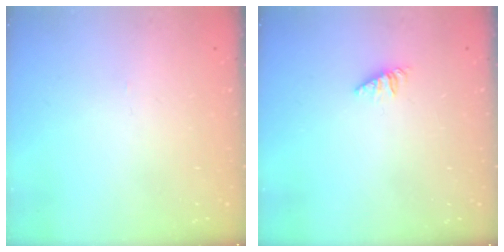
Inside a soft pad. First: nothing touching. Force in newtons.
{"total": 1.2, "press": 1.2, "slide": 0.3}